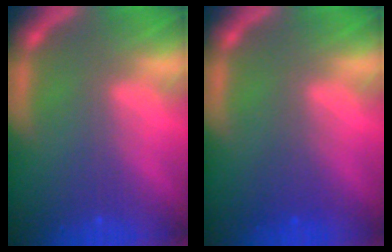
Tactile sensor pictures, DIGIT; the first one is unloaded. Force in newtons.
{"total": 1.5}